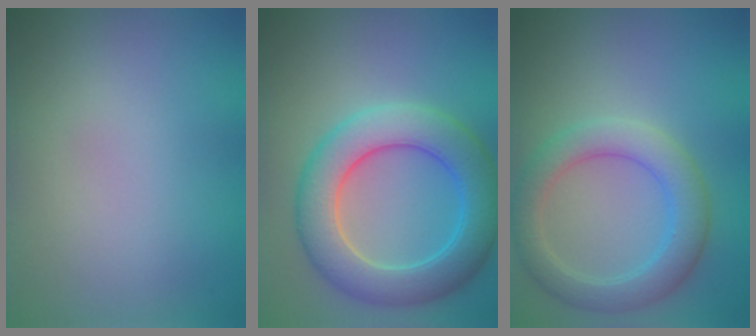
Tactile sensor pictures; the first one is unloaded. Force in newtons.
{"total": 6.9, "press": 6.9, "slide": 0.5}
{"total": 4.3, "press": 4.3, "slide": 0.2}